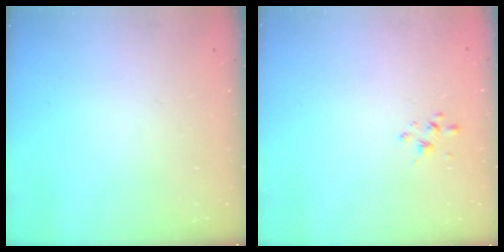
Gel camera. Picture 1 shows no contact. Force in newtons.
{"total": 2.1, "press": 1.9, "slide": 0.8}